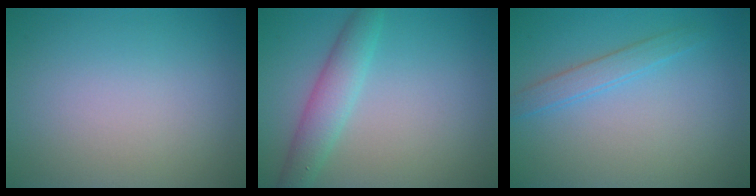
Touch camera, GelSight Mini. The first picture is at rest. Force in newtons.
{"total": 3.2, "press": 3.2, "slide": 0.1}
{"total": 1.8, "press": 1.8, "slide": 0.1}